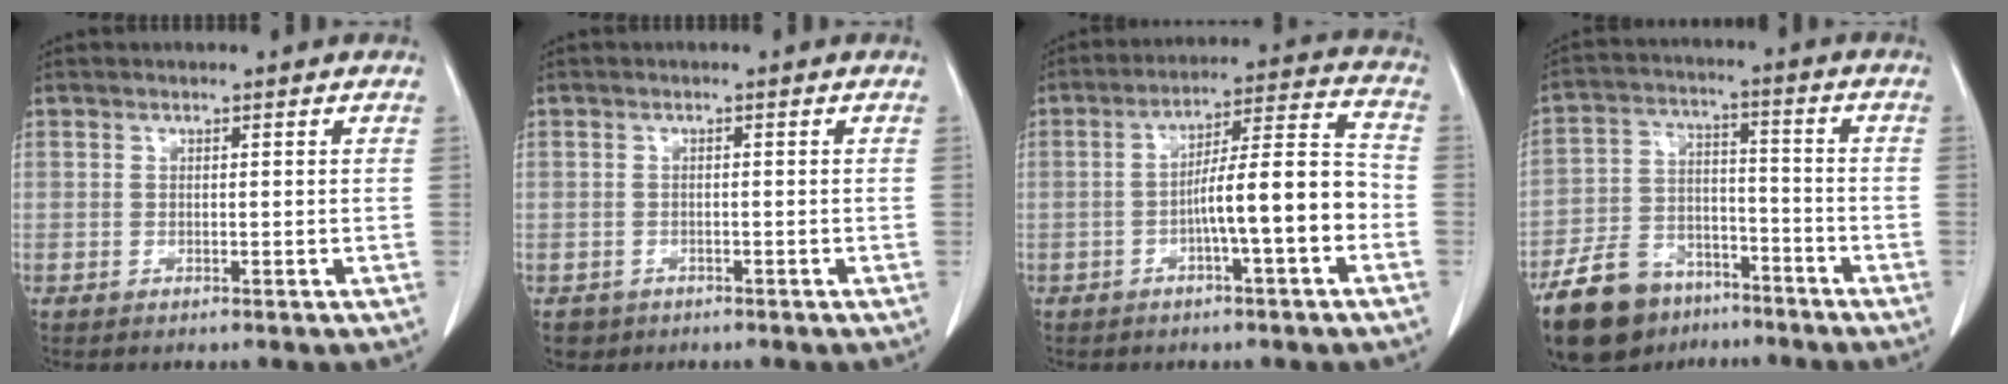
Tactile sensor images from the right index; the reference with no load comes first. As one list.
[{"total": 2.4, "force": [-1.3, 2.0, 0.0], "torque": [-0.004, 0.005, -0.020]}, {"total": 10.9, "force": [-3.2, 0.7, 10.4], "torque": [-0.166, 0.026, -0.050]}, {"total": 13.7, "force": [-9.8, 7.7, 5.5], "torque": [-0.109, 0.015, -0.167]}]